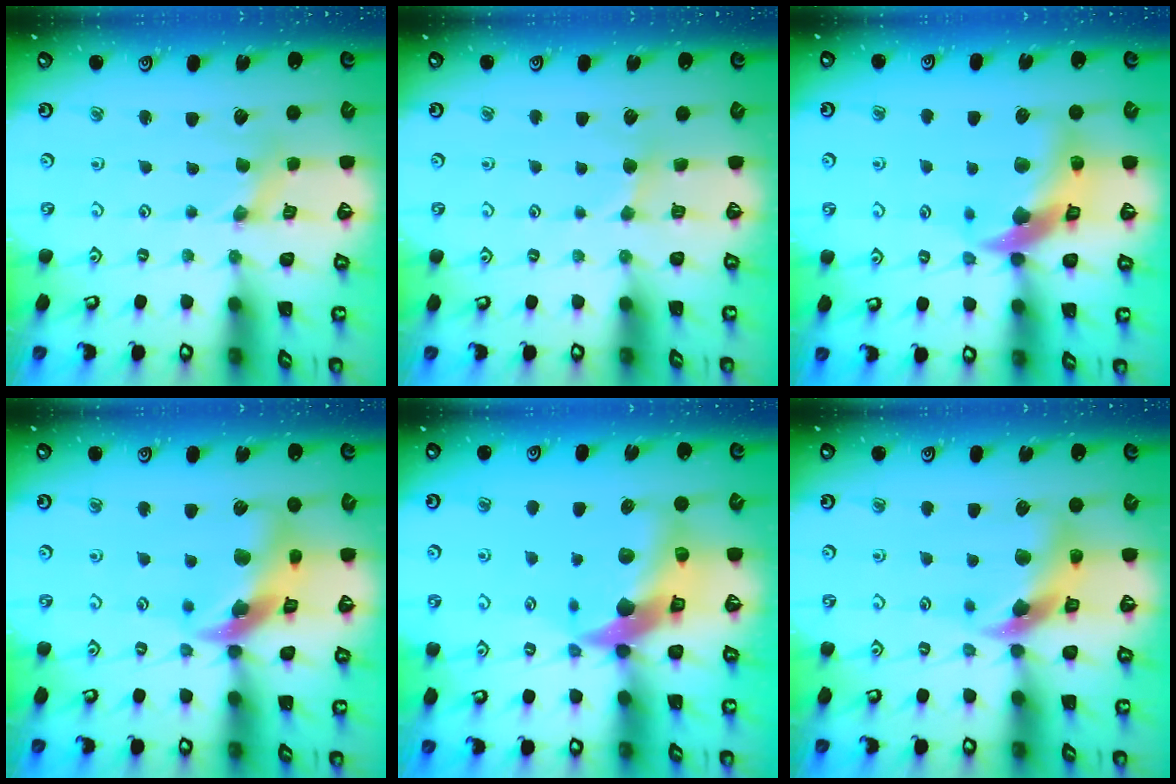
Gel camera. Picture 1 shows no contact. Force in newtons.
{"total": 2.0, "press": 2.0, "slide": 0.1}
{"total": 13.2, "press": 13.1, "slide": 1.5}
{"total": 15.3, "press": 15.2, "slide": 2.1}
{"total": 14.1, "press": 14.0, "slide": 2.1}
{"total": 11.5, "press": 11.4, "slide": 1.5}